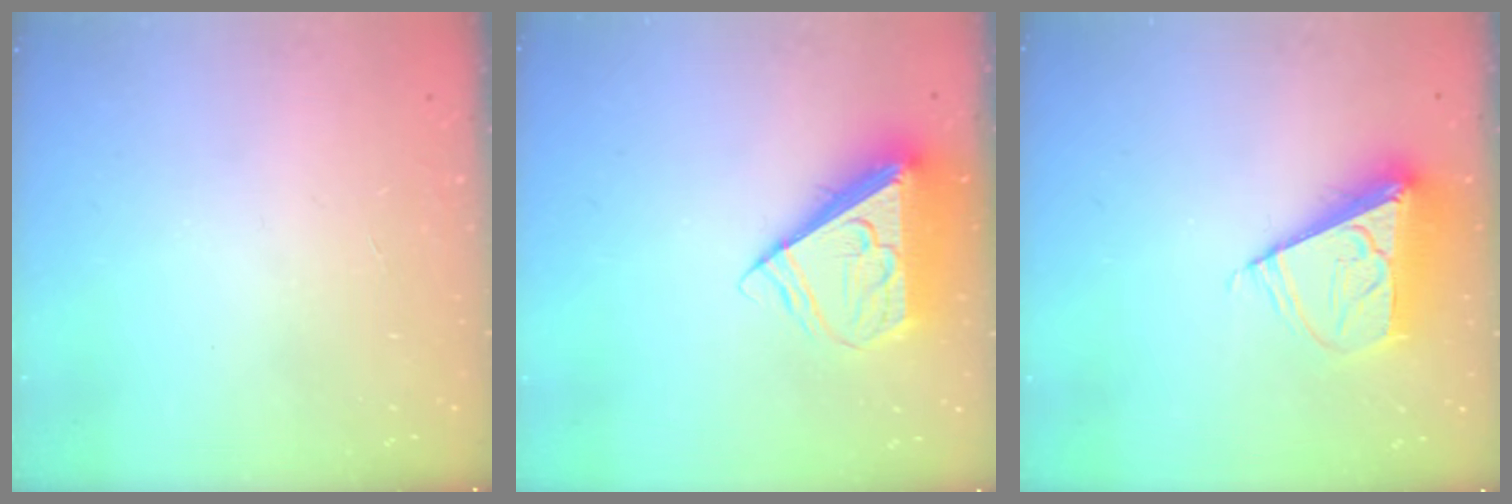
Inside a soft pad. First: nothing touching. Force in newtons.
{"total": 10.1, "press": 10.0, "slide": 1.3}
{"total": 10.7, "press": 10.7, "slide": 0.8}